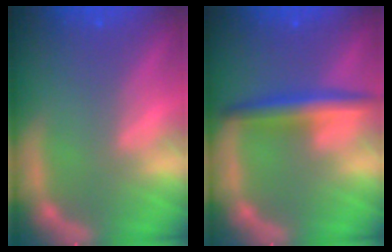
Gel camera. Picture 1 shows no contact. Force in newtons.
{"total": 4.0}